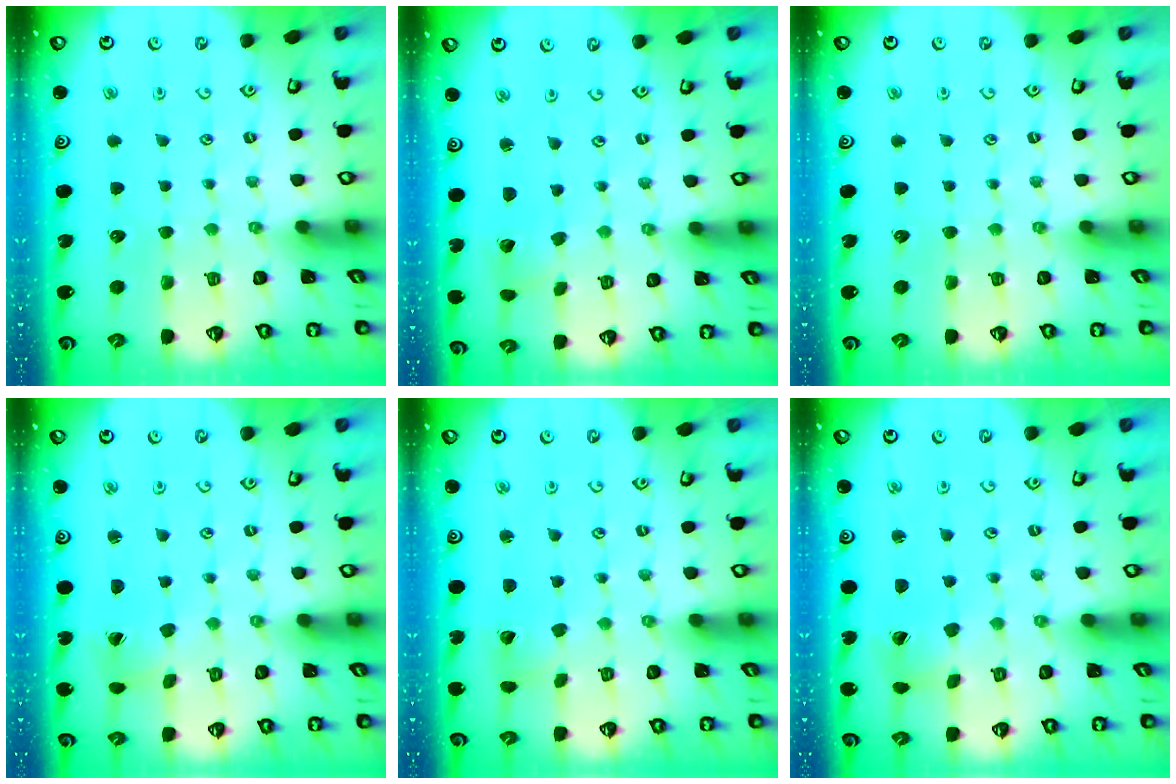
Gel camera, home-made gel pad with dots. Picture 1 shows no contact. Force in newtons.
{"total": 2.7, "press": 2.7, "slide": 0.2}
{"total": 0.0}
{"total": 1.7, "press": 1.7, "slide": 0.2}
{"total": 2.6, "press": 2.6, "slide": 0.3}
{"total": 2.4, "press": 2.4, "slide": 0.4}